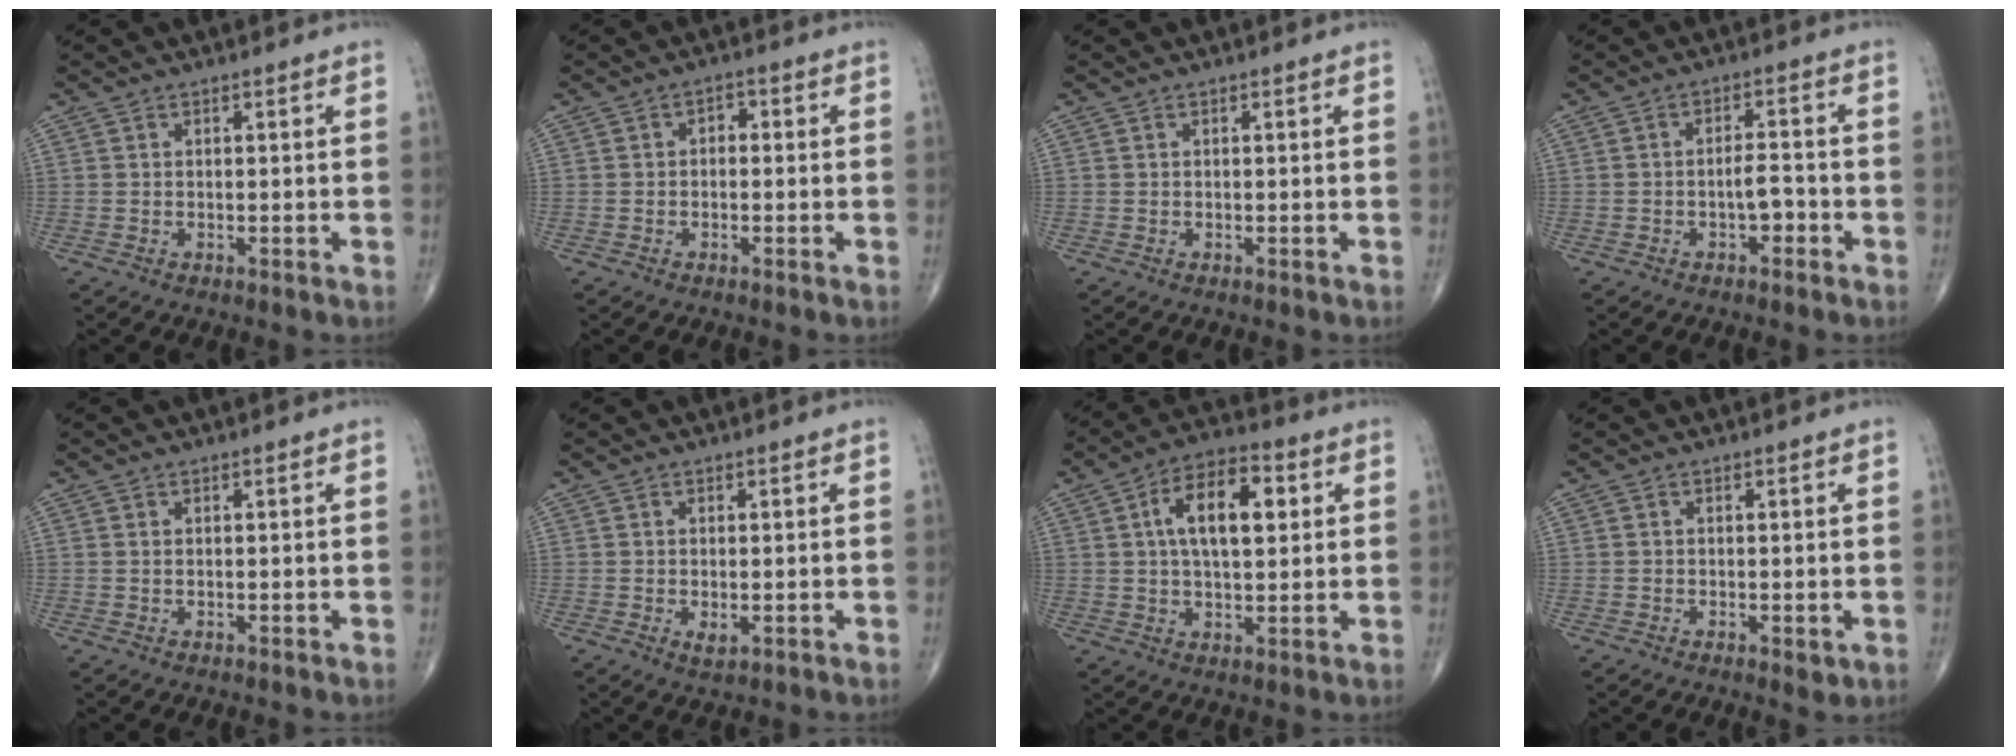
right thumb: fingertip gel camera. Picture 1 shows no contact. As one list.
[{"total": 1.8, "force": [-0.2, 1.3, 1.3], "torque": [-0.006, 0.008, -0.011]}, {"total": 0.0}, {"total": 3.7, "force": [-1.5, 1.7, 2.8], "torque": [-0.038, 0.018, -0.026]}, {"total": 0.0}, {"total": 1.9, "force": [-0.4, 0.9, 1.6], "torque": [-0.028, -0.005, -0.003]}, {"total": 12.5, "force": [2.9, 6.2, 10.5], "torque": [-0.161, 0.011, 0.043]}, {"total": 1.6, "force": [-0.4, 0.8, 1.4], "torque": [-0.015, -0.003, -0.006]}]